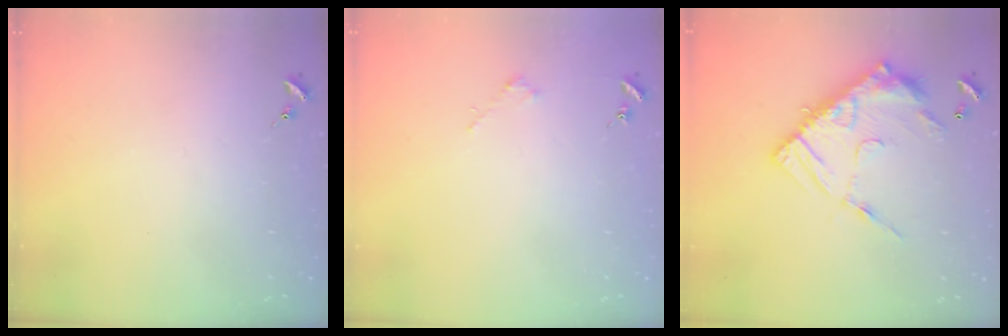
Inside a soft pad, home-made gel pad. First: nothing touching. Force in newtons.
{"total": 1.8, "press": 1.8, "slide": 0.2}
{"total": 16.6, "press": 16.6, "slide": 1.5}